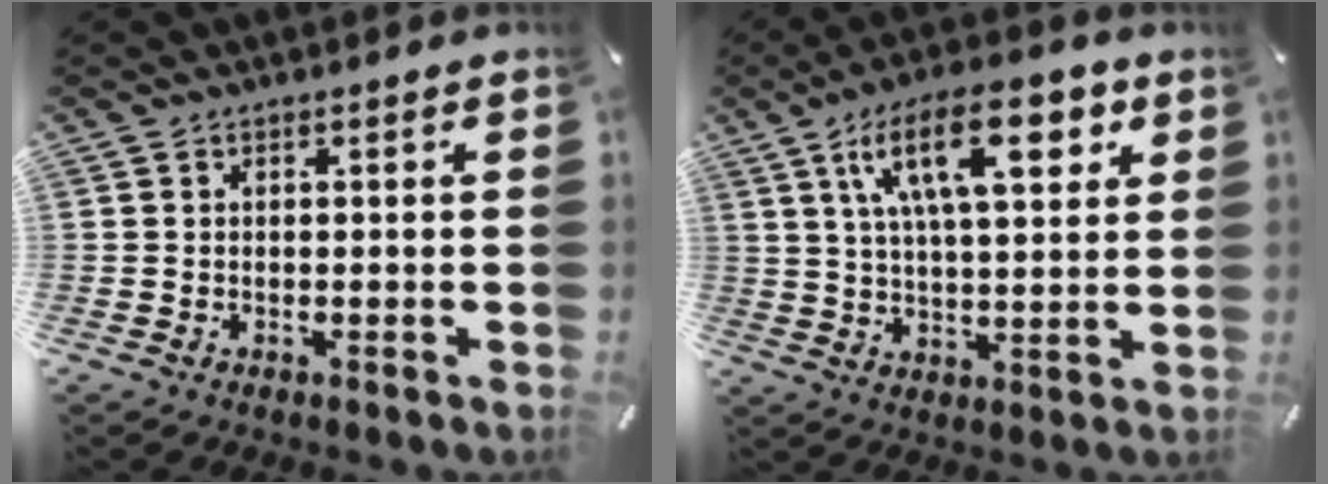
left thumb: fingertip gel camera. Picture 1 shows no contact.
{"total": 17.7, "force": [8.0, 7.0, 14.1], "torque": [-0.233, -0.006, 0.128]}